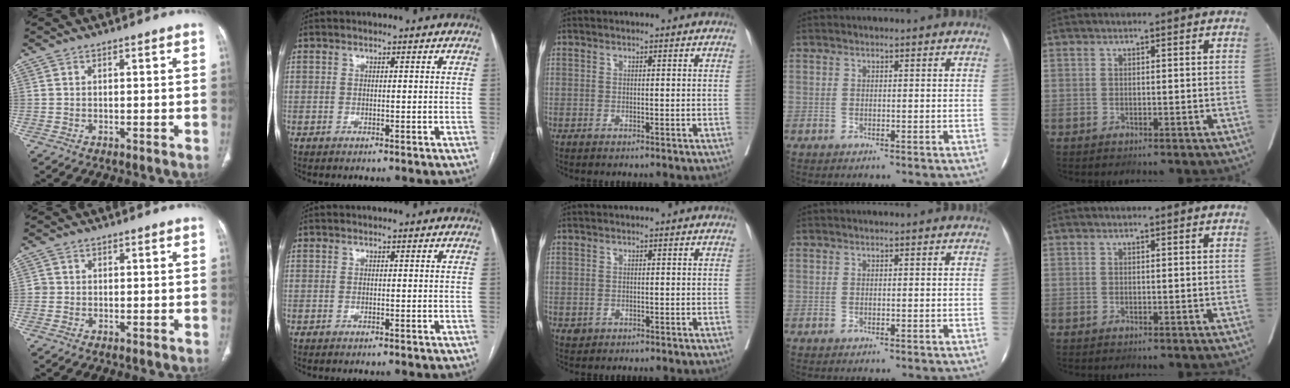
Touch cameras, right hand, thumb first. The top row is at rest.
{"thumb": {"total": 0.9, "force": [-0.1, 0.9, 0.1], "torque": [0.005, 0.005, -0.002]}, "middle": {"total": 0.8, "force": [-0.2, 0.8, 0.2], "torque": [-0.003, 0.002, 0.001]}}